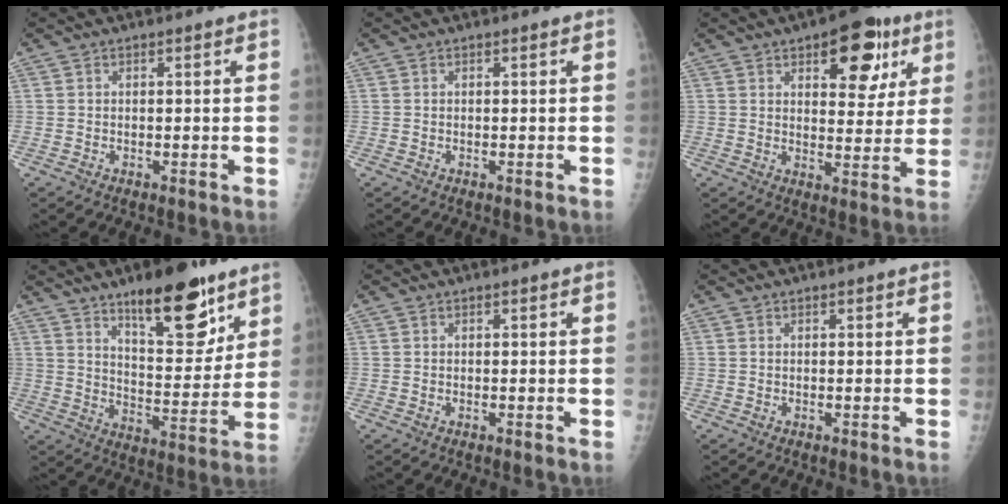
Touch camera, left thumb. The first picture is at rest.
{"total": 0.0}
{"total": 12.6, "force": [6.3, 6.2, 9.0], "torque": [-0.073, -0.021, 0.081]}
{"total": 17.2, "force": [11.2, 6.3, 11.5], "torque": [-0.121, -0.076, 0.178]}
{"total": 0.0}
{"total": 0.0}